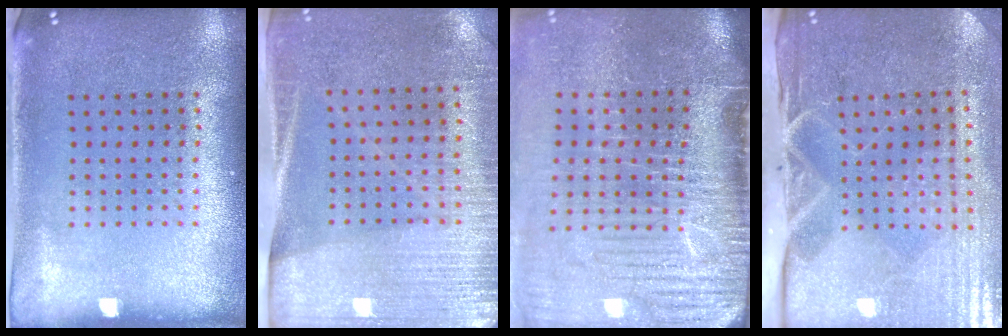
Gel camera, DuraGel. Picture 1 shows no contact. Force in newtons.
{"total": 2.8, "press": 2.5, "slide": 1.3}
{"total": 5.1, "press": 4.2, "slide": 2.9}
{"total": 4.8, "press": 4.1, "slide": 2.6}